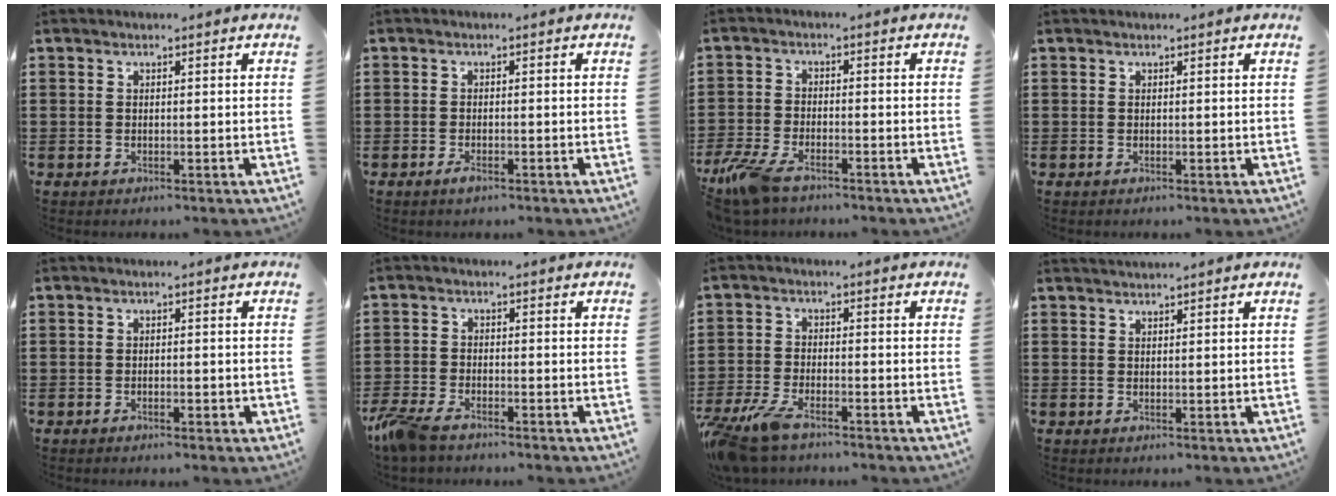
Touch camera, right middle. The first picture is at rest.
{"total": 1.4, "force": [-0.9, 0.5, 1.0], "torque": [-0.028, -0.008, -0.019]}
{"total": 6.4, "force": [-4.8, 2.0, 3.9], "torque": [-0.107, -0.013, -0.097]}
{"total": 0.0}
{"total": 1.0, "force": [-0.7, 0.2, 0.7], "torque": [-0.015, -0.004, -0.012]}
{"total": 4.4, "force": [-3.5, 1.2, 2.3], "torque": [-0.079, -0.010, -0.080]}
{"total": 6.1, "force": [-4.7, 1.6, 3.4], "torque": [-0.103, -0.012, -0.100]}
{"total": 1.1, "force": [1.1, 0.0, -0.1], "torque": [0.001, 0.001, 0.021]}